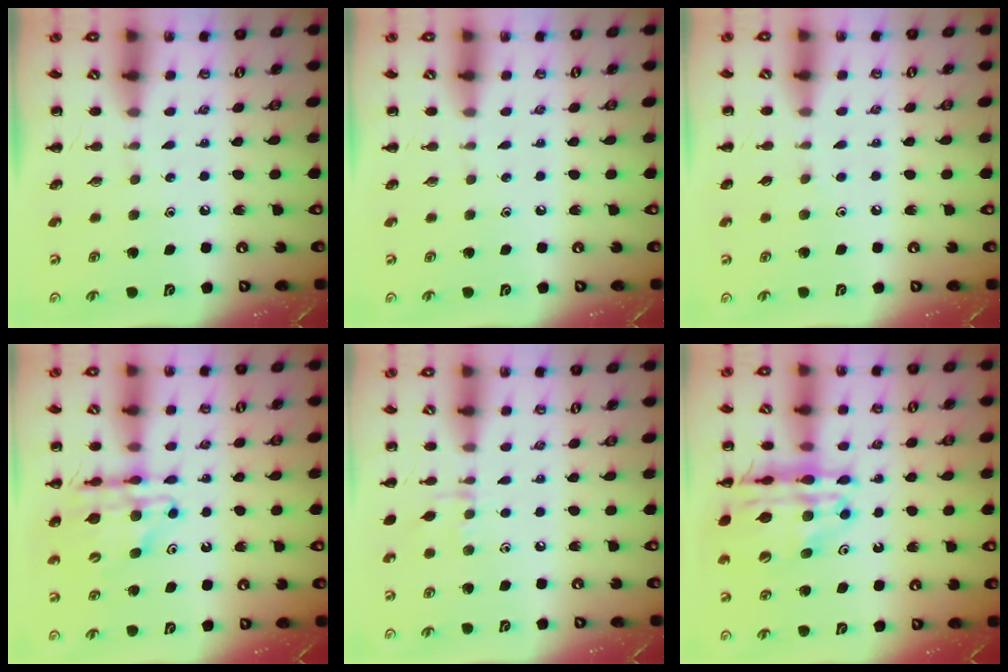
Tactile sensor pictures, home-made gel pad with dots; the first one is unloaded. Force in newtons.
{"total": 0.0}
{"total": 2.9, "press": 2.7, "slide": 1.1}
{"total": 13.3, "press": 12.8, "slide": 3.6}
{"total": 5.5, "press": 5.4, "slide": 1.2}
{"total": 18.3, "press": 18.0, "slide": 3.7}